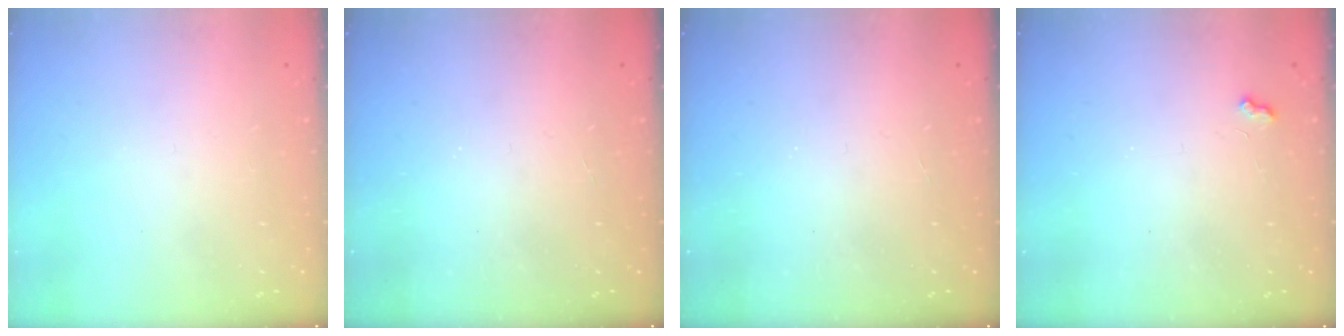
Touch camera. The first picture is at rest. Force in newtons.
{"total": 2.1, "press": 2.1, "slide": 0.4}
{"total": 2.1, "press": 2.1, "slide": 0.4}
{"total": 1.8, "press": 1.8, "slide": 0.4}